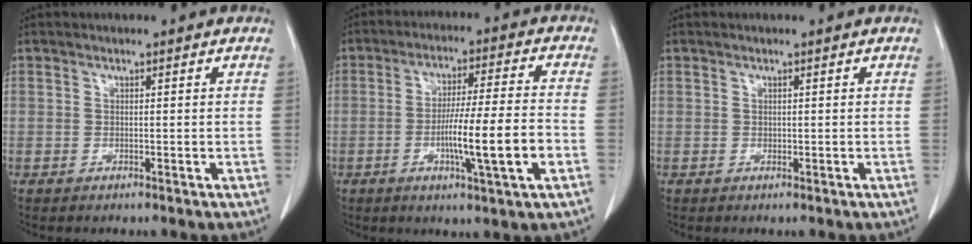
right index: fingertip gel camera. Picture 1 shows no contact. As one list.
[{"total": 11.7, "force": [-3.4, -0.2, 11.2], "torque": [-0.193, -0.005, -0.059]}, {"total": 0.0}]